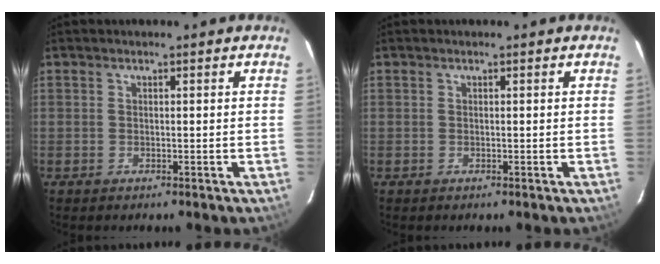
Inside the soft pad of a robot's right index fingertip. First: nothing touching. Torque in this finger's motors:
{"motor_torque": [-0.03, 0.02, 0.00, 0.00]}